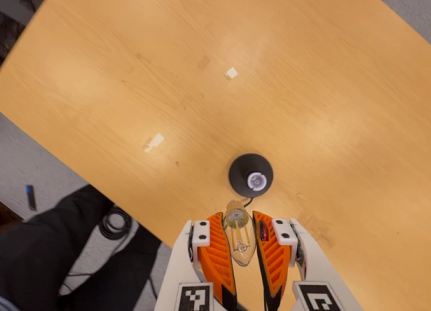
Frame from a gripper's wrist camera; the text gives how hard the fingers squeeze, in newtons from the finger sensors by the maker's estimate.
{"total": 21.5, "left": 24.7, "right": 18.3}